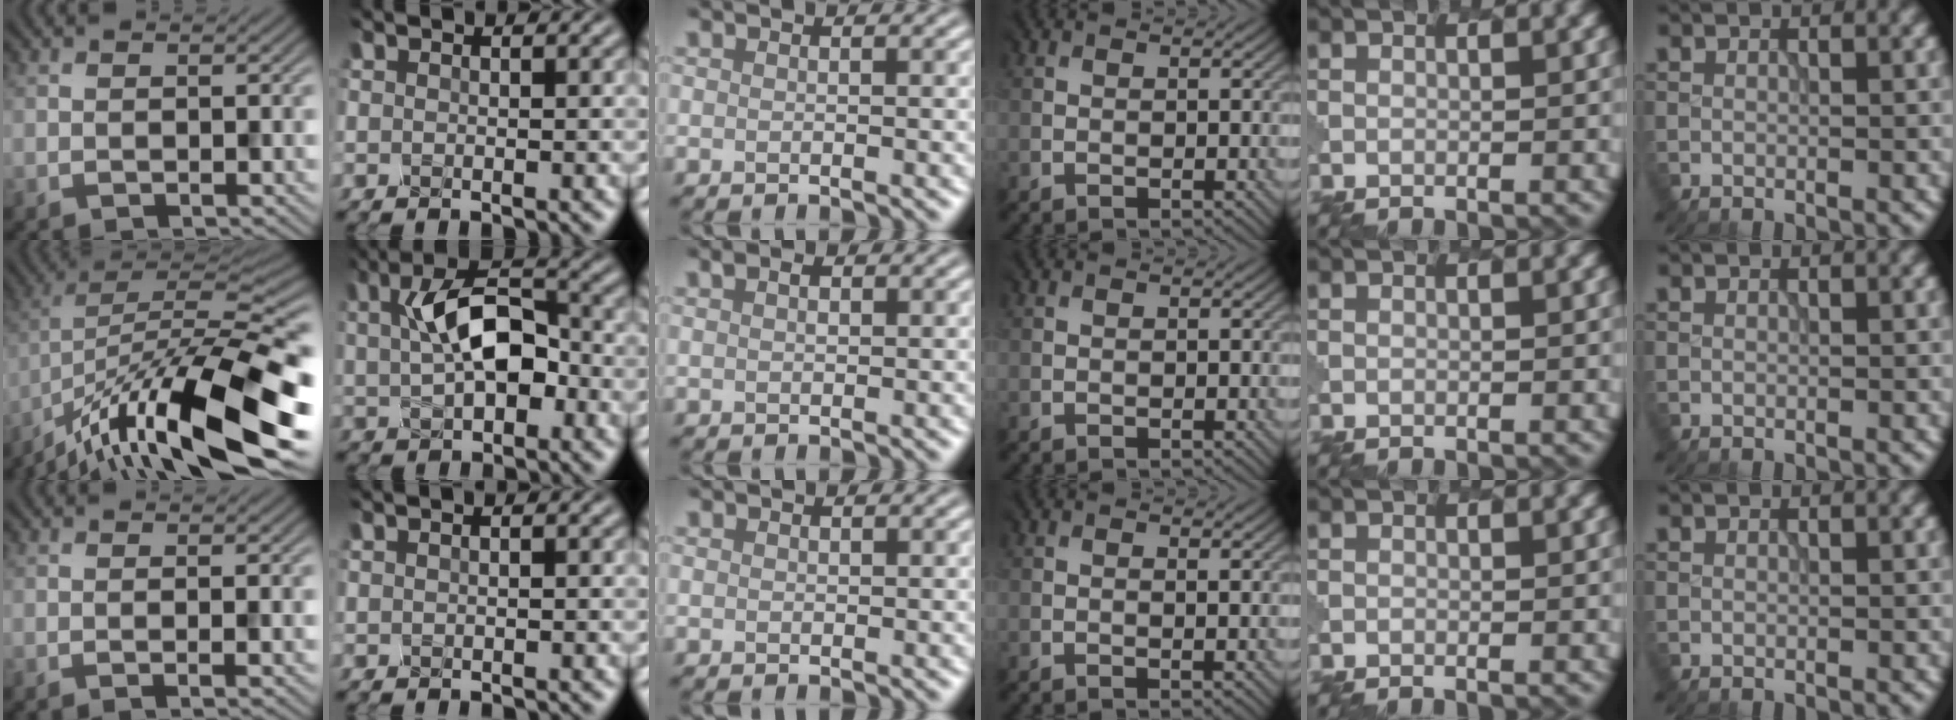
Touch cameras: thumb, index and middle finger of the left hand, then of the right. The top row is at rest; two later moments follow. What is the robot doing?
{"motion": "disassemble", "object": "battery cover"}